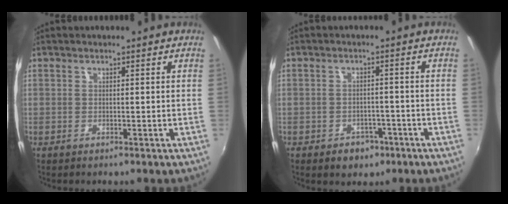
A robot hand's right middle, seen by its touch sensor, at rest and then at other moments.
{"total": 4.9, "force": [-2.9, 3.6, 1.7], "torque": [-0.048, 0.001, -0.029]}